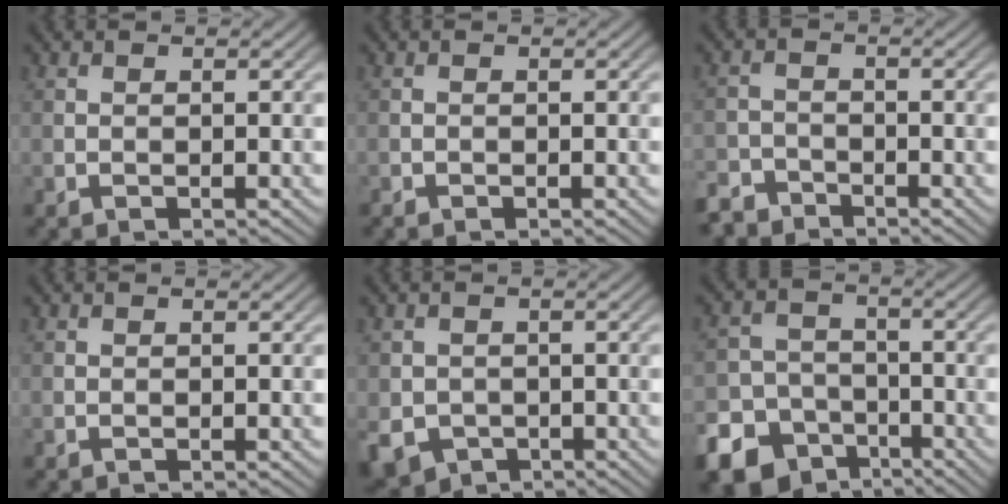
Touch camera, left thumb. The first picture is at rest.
{"total": 0.5, "force": [-0.5, 0.2, 0.0], "torque": [0.002, -0.003, -0.009]}
{"total": 3.5, "force": [-3.1, 1.5, 0.6], "torque": [-0.007, -0.002, -0.069]}
{"total": 0.0}
{"total": 4.6, "force": [-1.7, 3.9, 1.7], "torque": [-0.046, -0.020, -0.031]}
{"total": 13.4, "force": [-8.4, 9.9, 3.3], "torque": [-0.092, -0.059, -0.146]}